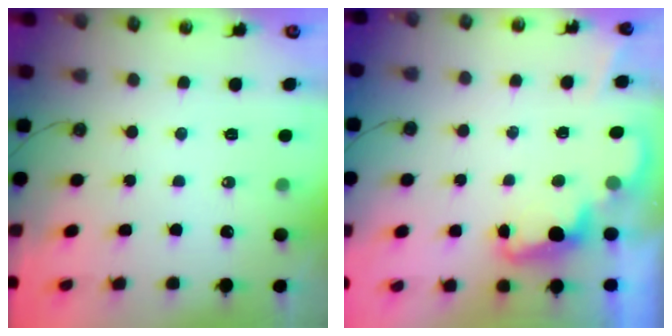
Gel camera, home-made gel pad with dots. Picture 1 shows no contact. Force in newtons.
{"total": 2.3, "press": 2.3, "slide": 0.5}